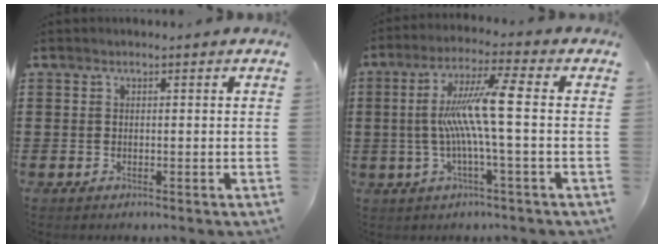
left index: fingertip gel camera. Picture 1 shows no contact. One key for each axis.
{"total": 10.1, "fx": 0.0, "fy": 0.5, "fz": 10.1, "tx": -0.206, "ty": -0.005, "tz": -0.011}